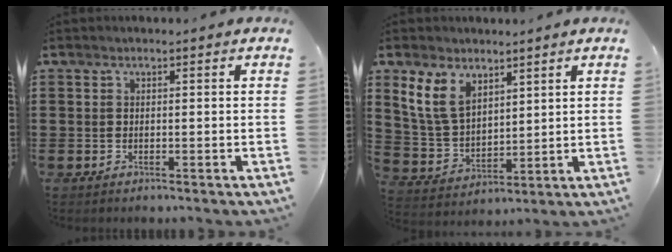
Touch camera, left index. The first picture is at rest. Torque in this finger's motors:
{"motor_torque": [0.45, -0.31, 0.26, 0.11]}